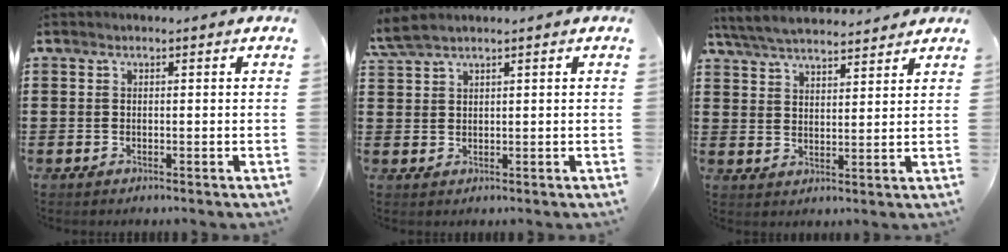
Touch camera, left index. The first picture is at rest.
{"total": 2.5, "force": [1.9, 0.3, 1.7], "torque": [-0.037, 0.001, 0.036]}
{"total": 5.3, "force": [5.1, 0.6, 1.5], "torque": [-0.047, -0.016, 0.092]}